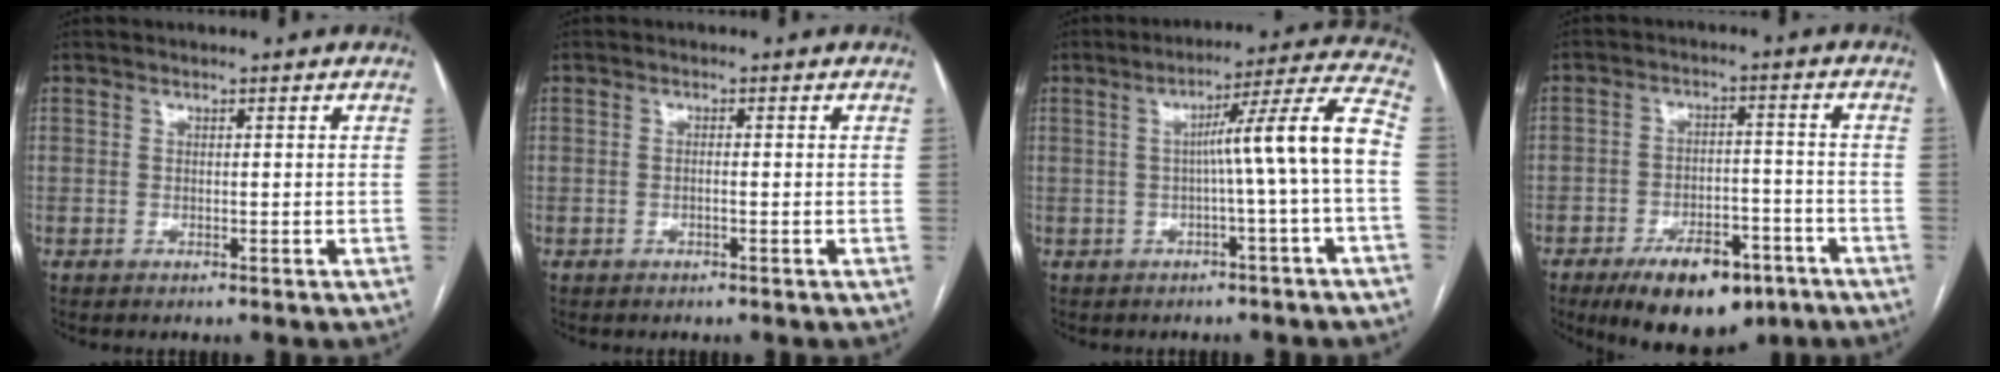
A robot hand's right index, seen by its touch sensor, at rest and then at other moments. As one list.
[{"total": 0.8, "force": [-0.2, 0.1, 0.7], "torque": [-0.013, 0.001, -0.003]}, {"total": 10.3, "force": [-1.0, -1.6, 10.1], "torque": [-0.142, 0.024, -0.013]}, {"total": 12.4, "force": [-8.1, 5.5, 7.7], "torque": [-0.114, 0.002, -0.121]}]